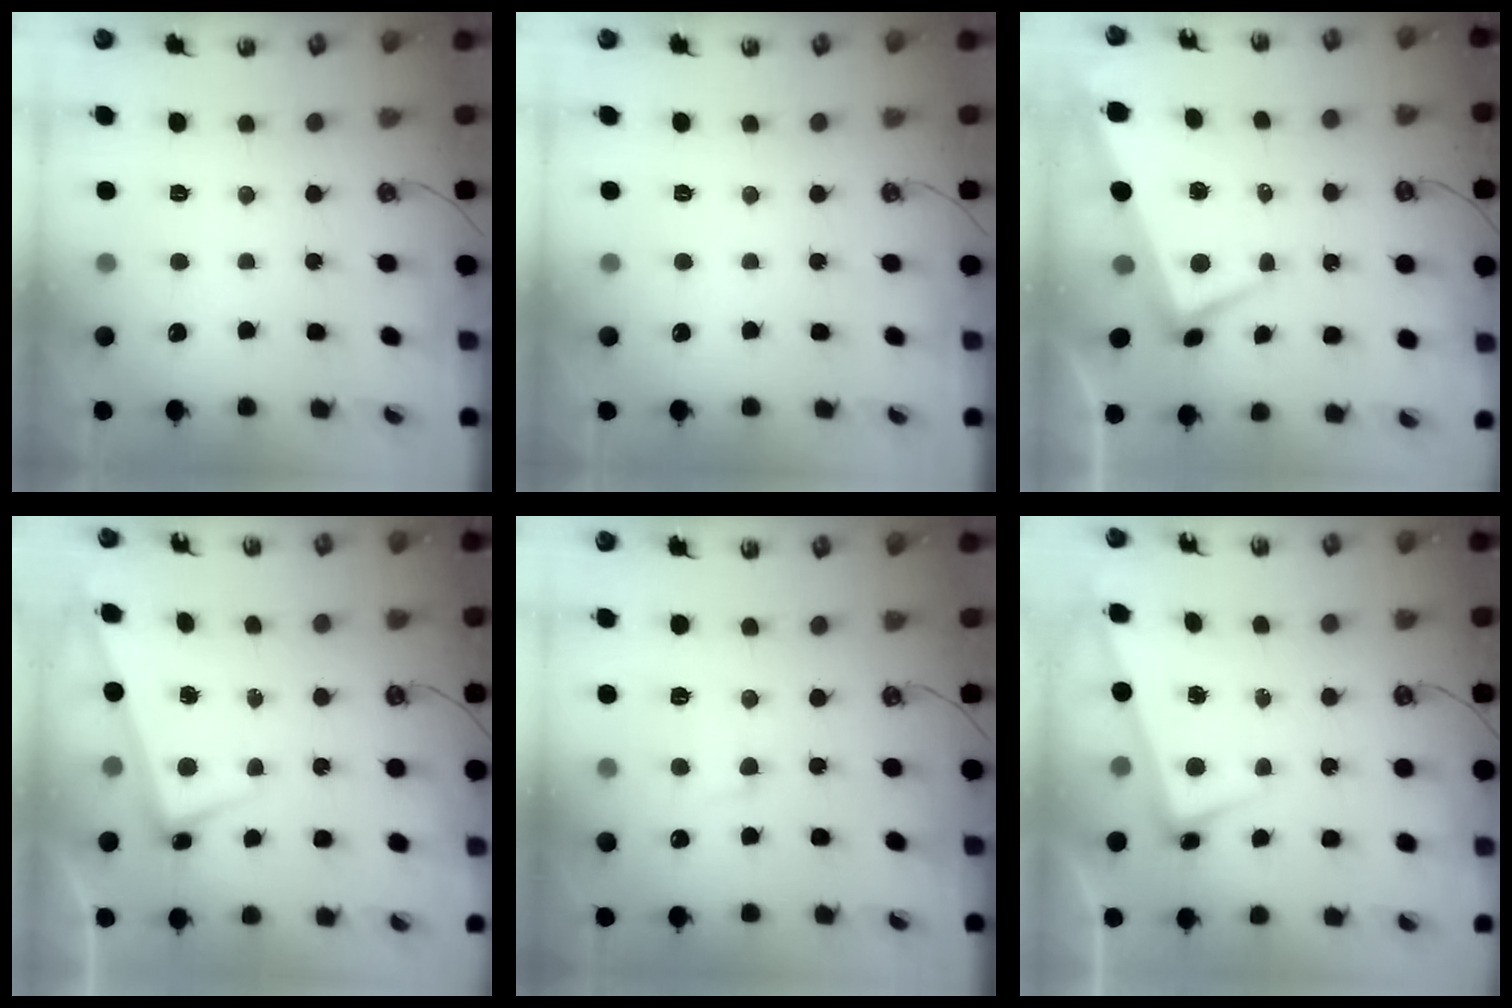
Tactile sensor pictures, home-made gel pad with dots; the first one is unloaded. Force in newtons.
{"total": 0.0}
{"total": 2.0, "press": 1.6, "slide": 1.2}
{"total": 2.7, "press": 2.5, "slide": 1.0}
{"total": 0.8, "press": 0.1, "slide": 0.8}
{"total": 2.6, "press": 2.4, "slide": 0.9}